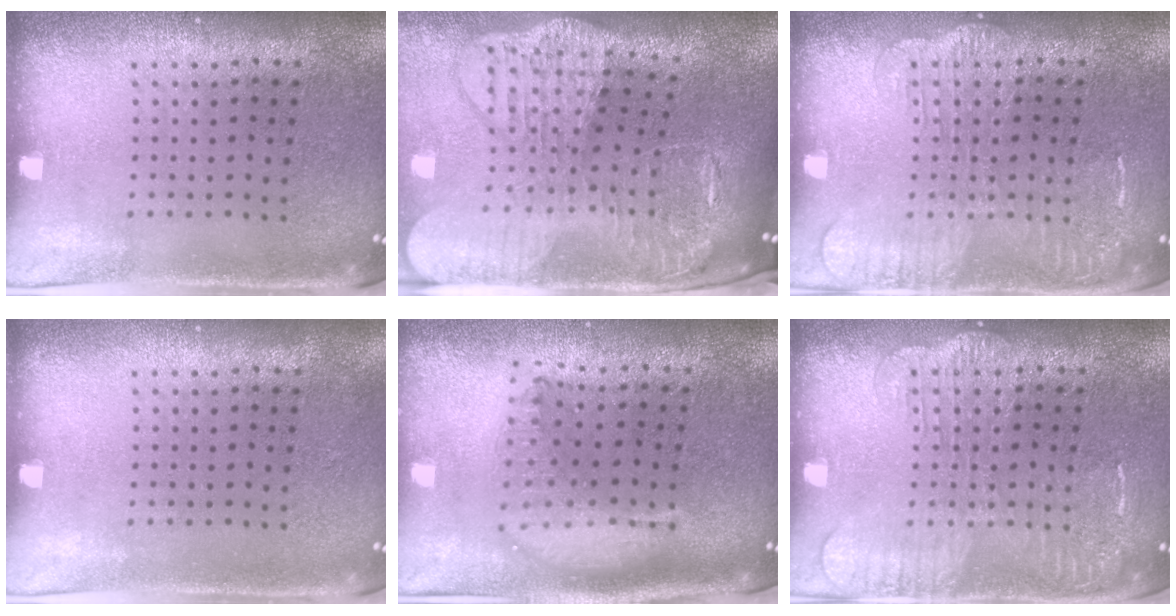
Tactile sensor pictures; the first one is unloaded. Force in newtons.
{"total": 4.4, "press": 3.3, "slide": 2.9}
{"total": 2.8, "press": 2.8, "slide": 0.3}
{"total": 0.0}
{"total": 1.9, "press": 1.6, "slide": 1.2}
{"total": 2.8, "press": 2.8, "slide": 0.3}